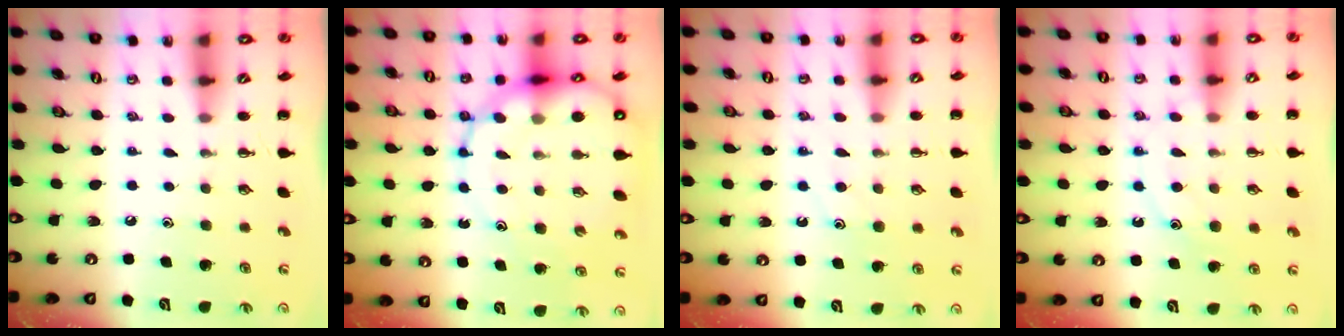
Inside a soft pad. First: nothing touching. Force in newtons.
{"total": 17.9, "press": 17.4, "slide": 4.4}
{"total": 9.1, "press": 9.1, "slide": 0.9}
{"total": 11.1, "press": 11.1, "slide": 0.6}